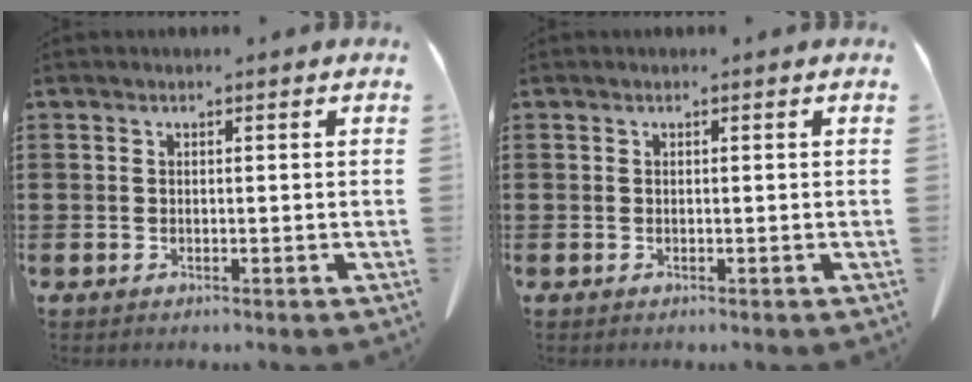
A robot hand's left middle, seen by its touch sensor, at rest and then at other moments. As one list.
[{"total": 0.0}]